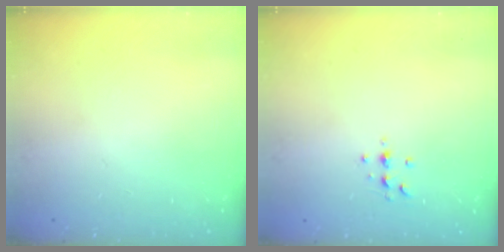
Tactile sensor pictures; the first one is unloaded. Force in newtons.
{"total": 3.5, "press": 3.4, "slide": 0.3}